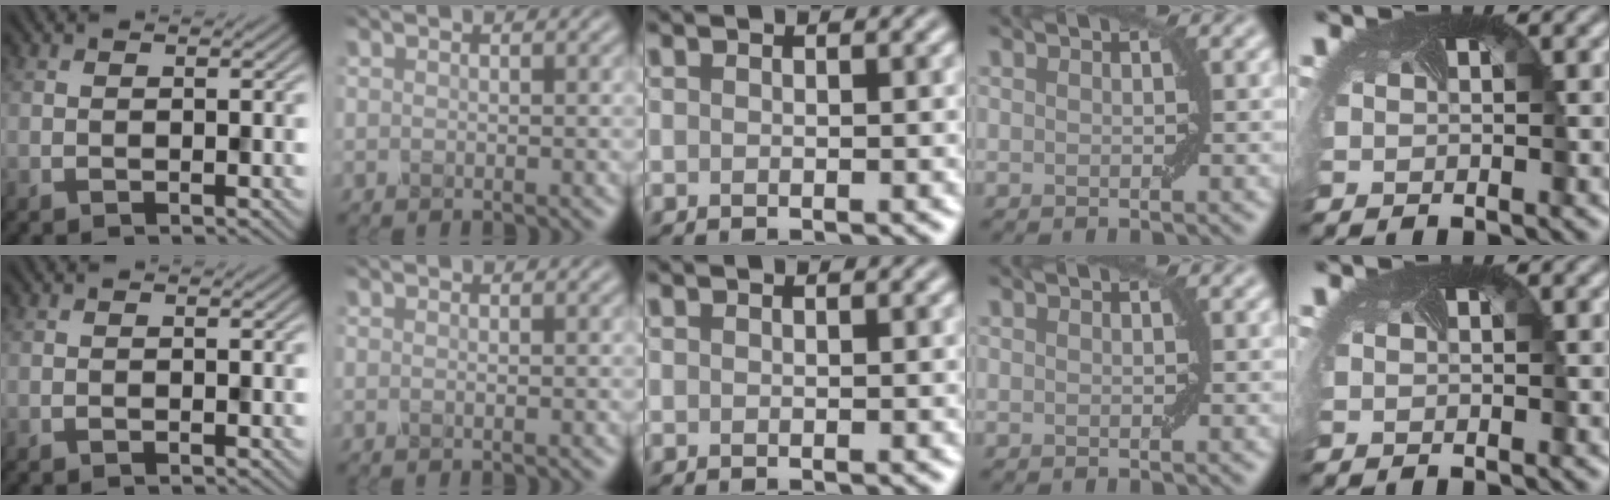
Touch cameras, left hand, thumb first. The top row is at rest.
{}